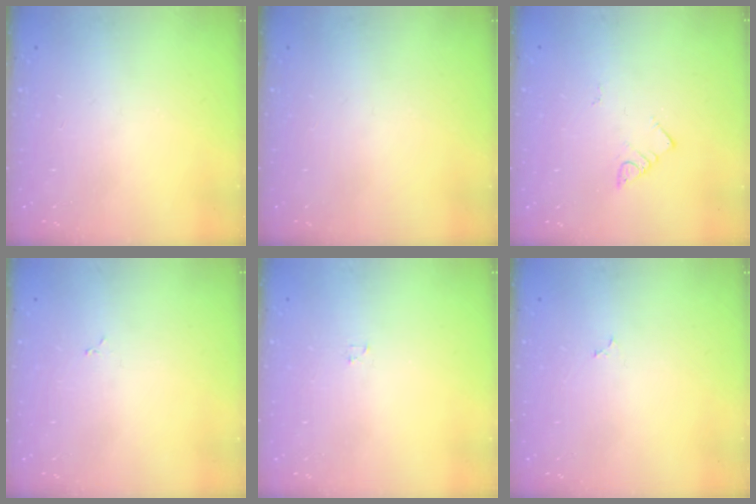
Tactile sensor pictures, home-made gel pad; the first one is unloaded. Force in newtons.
{"total": 0.0}
{"total": 2.9, "press": 2.9, "slide": 0.3}
{"total": 1.9, "press": 1.9, "slide": 0.3}
{"total": 1.2, "press": 1.2, "slide": 0.2}
{"total": 2.3, "press": 2.3, "slide": 0.2}